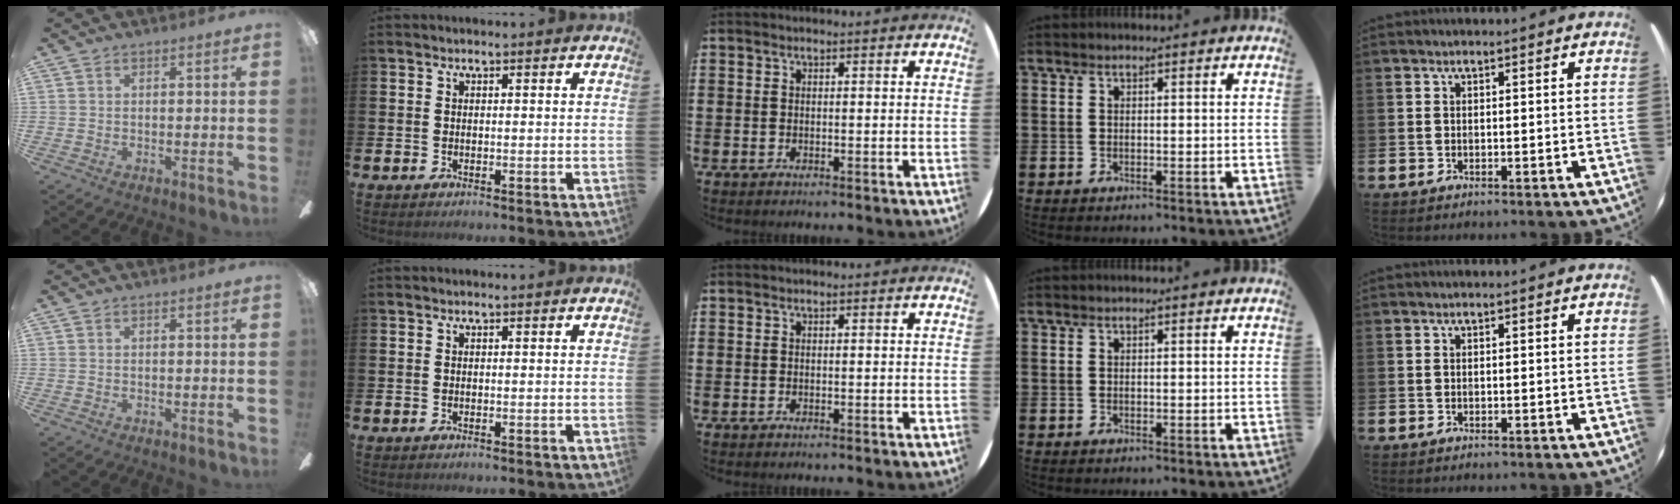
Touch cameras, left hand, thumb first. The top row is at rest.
{}